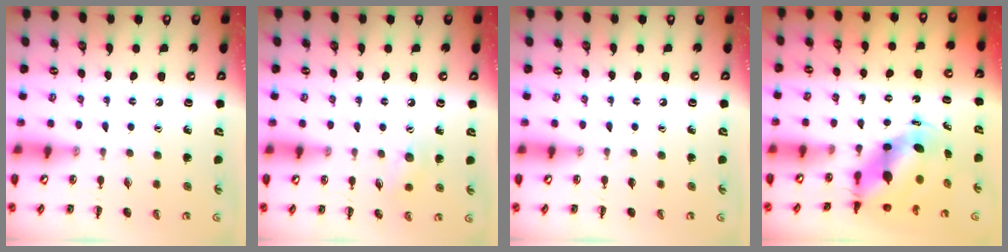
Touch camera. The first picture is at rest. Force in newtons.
{"total": 6.0, "press": 5.8, "slide": 1.2}
{"total": 0.0}
{"total": 5.8, "press": 5.6, "slide": 1.4}